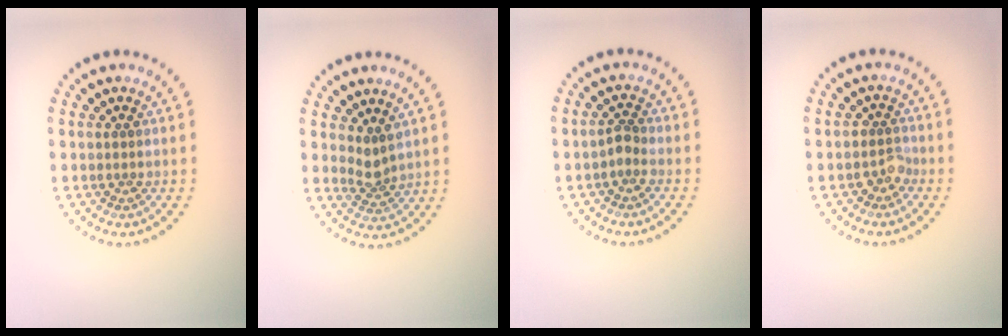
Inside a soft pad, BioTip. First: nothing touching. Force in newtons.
{"total": 1.8, "press": 1.4, "slide": 1.2}
{"total": 1.2, "press": 1.0, "slide": 0.7}
{"total": 1.7, "press": 1.4, "slide": 1.0}